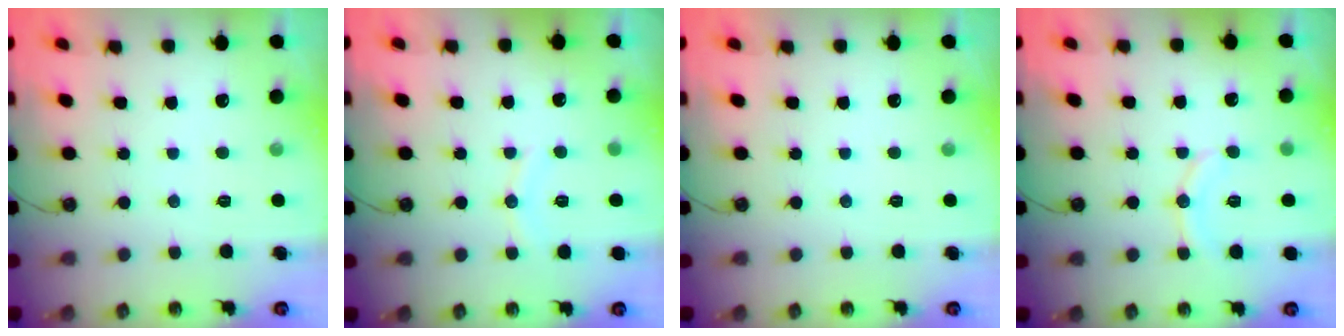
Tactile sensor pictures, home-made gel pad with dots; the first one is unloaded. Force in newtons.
{"total": 5.8, "press": 5.8, "slide": 0.7}
{"total": 0.0}
{"total": 9.7, "press": 9.3, "slide": 2.9}